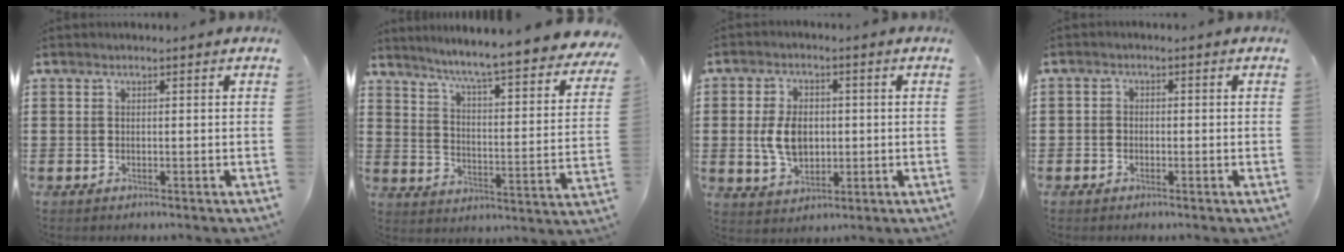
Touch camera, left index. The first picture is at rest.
{"total": 5.6, "force": [4.6, -1.0, 2.9], "torque": [-0.078, -0.051, 0.066]}
{"total": 6.7, "force": [0.0, 4.4, 5.0], "torque": [-0.114, 0.003, -0.008]}
{"total": 1.2, "force": [-0.8, 0.9, 0.2], "torque": [-0.006, 0.003, -0.019]}